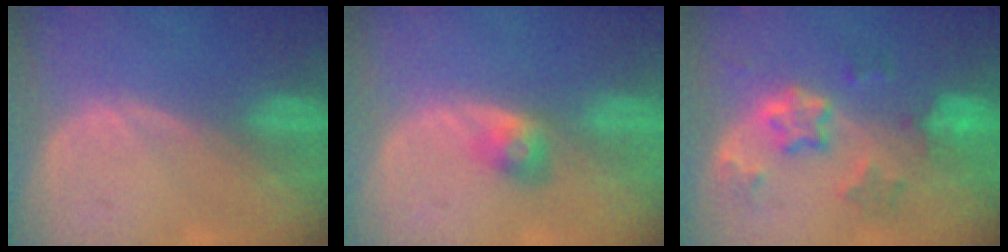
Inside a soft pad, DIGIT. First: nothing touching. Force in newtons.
{"total": 2.8, "press": 2.5, "slide": 1.2}
{"total": 7.1, "press": 6.4, "slide": 3.2}